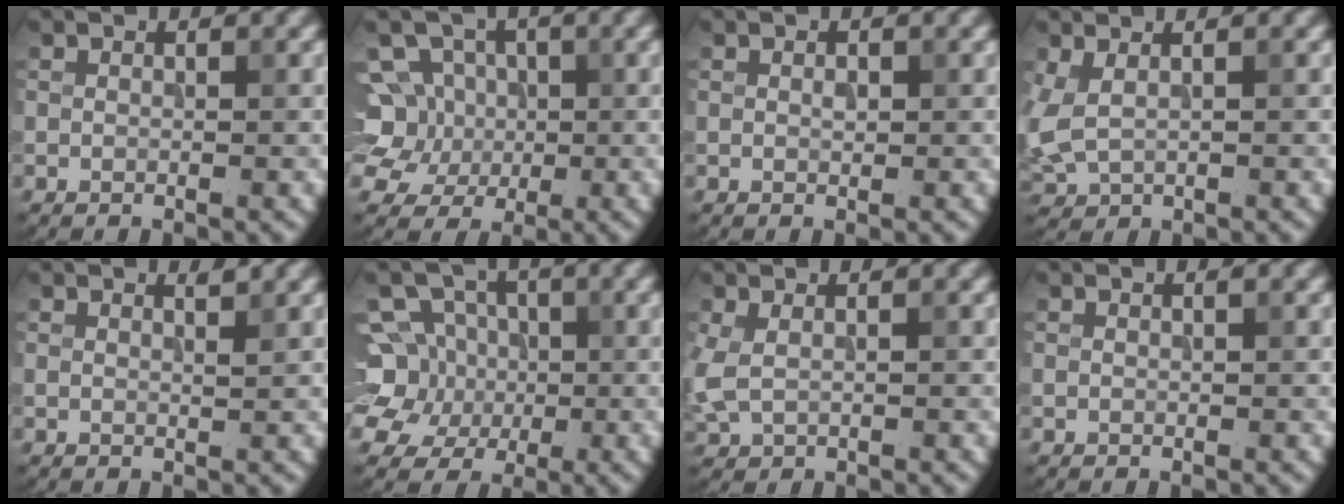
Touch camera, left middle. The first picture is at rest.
{"total": 6.7, "force": [1.4, 5.7, 3.2], "torque": [-0.045, 0.022, -0.001]}
{"total": 0.6, "force": [0.1, 0.3, 0.5], "torque": [-0.008, 0.002, 0.001]}
{"total": 2.4, "force": [0.9, 1.4, 1.8], "torque": [-0.052, -0.003, 0.025]}
{"total": 0.9, "force": [0.8, 0.1, 0.5], "torque": [-0.003, 0.001, 0.011]}
{"total": 9.5, "force": [1.1, 8.4, 4.2], "torque": [-0.092, 0.047, -0.023]}
{"total": 1.9, "force": [0.3, 1.1, 1.5], "torque": [-0.042, 0.000, 0.007]}
{"total": 0.0}